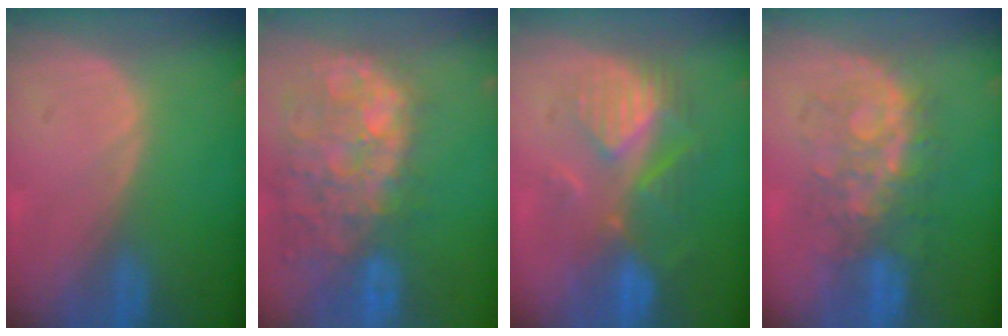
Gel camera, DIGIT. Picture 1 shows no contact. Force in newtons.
{"total": 14.2, "press": 11.6, "slide": 8.1}
{"total": 8.3, "press": 8.0, "slide": 2.3}
{"total": 7.9, "press": 7.9, "slide": 0.0}